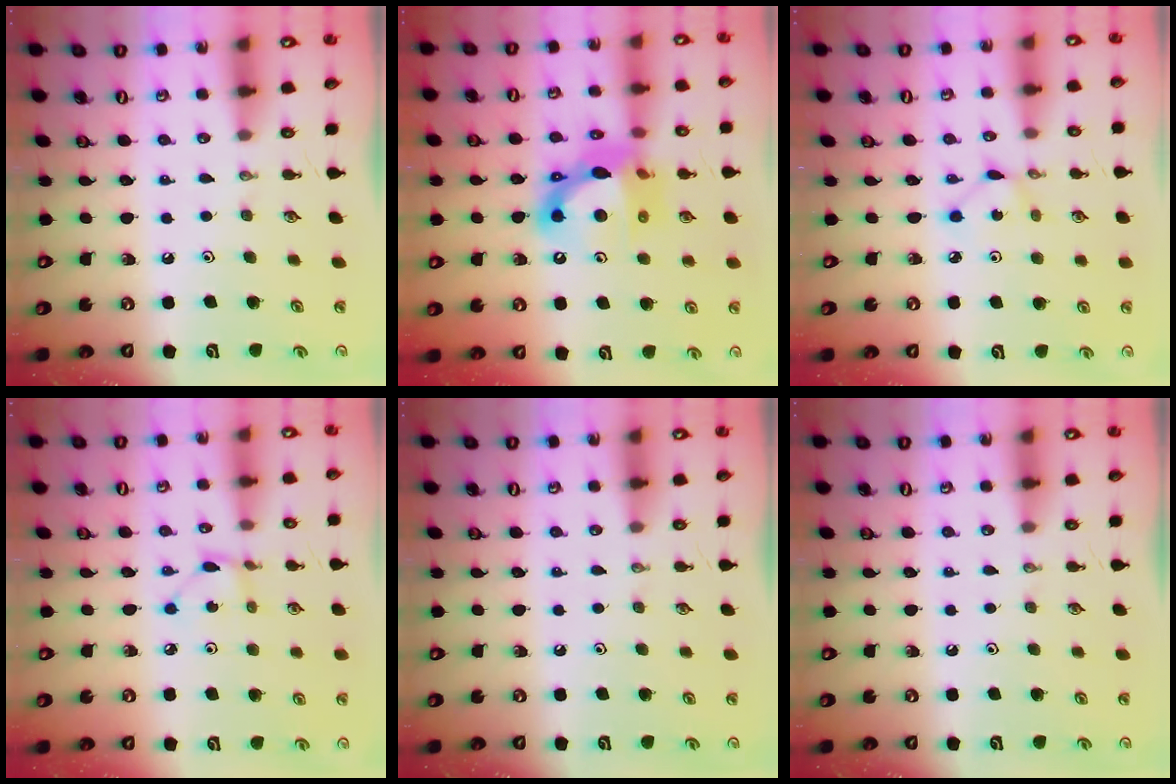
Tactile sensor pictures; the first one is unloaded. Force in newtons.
{"total": 13.8, "press": 13.7, "slide": 1.6}
{"total": 1.7, "press": 1.7, "slide": 0.1}
{"total": 2.6, "press": 2.6, "slide": 0.3}
{"total": 0.0}
{"total": 0.0}